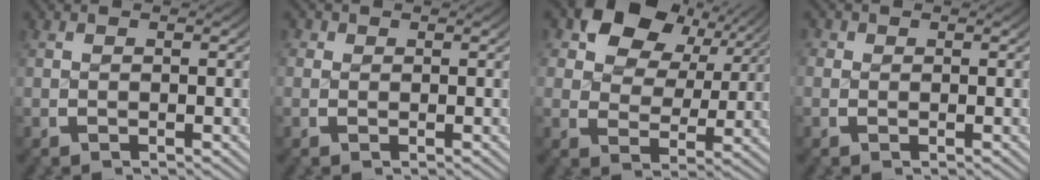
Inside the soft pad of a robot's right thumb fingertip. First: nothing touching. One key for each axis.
{"total": 1.1, "fx": 0.3, "fy": 1.1, "fz": 0.3, "tx": -0.008, "ty": -0.005, "tz": 0.004}
{"total": 9.3, "fx": 3.7, "fy": 5.9, "fz": 6.1, "tx": -0.117, "ty": -0.012, "tz": 0.068}
{"total": 1.2, "fx": 0.1, "fy": 1.2, "fz": 0.3, "tx": -0.009, "ty": -0.005, "tz": 0.000}